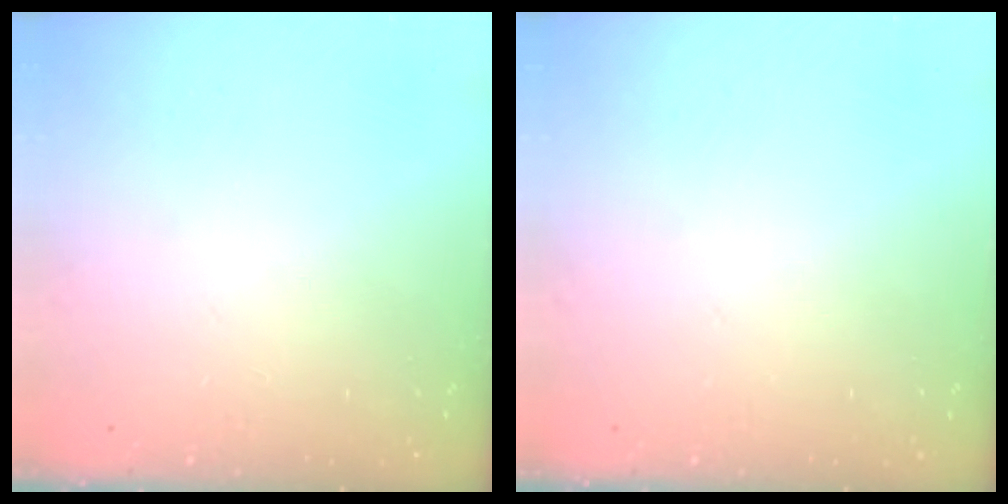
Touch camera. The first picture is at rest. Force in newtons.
{"total": 0.0}